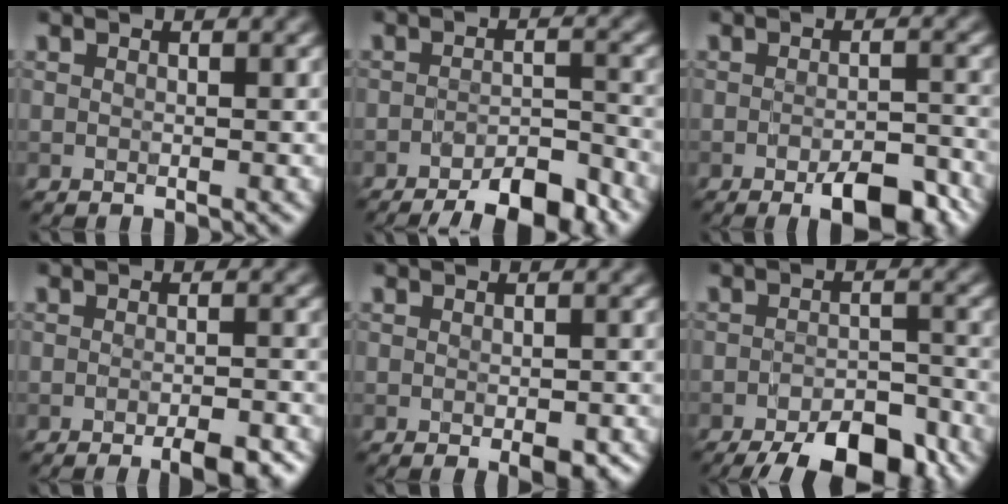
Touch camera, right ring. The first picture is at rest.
{"total": 7.2, "force": [-5.5, 1.9, 4.3], "torque": [-0.058, -0.005, -0.081]}
{"total": 5.3, "force": [-3.1, 1.7, 4.0], "torque": [-0.058, 0.001, -0.041]}
{"total": 3.7, "force": [-2.2, 0.8, 2.8], "torque": [-0.040, -0.002, -0.033]}
{"total": 2.4, "force": [-1.1, 1.0, 1.8], "torque": [-0.025, -0.005, -0.011]}
{"total": 9.5, "force": [-7.2, 3.2, 5.2], "torque": [-0.068, -0.018, -0.105]}